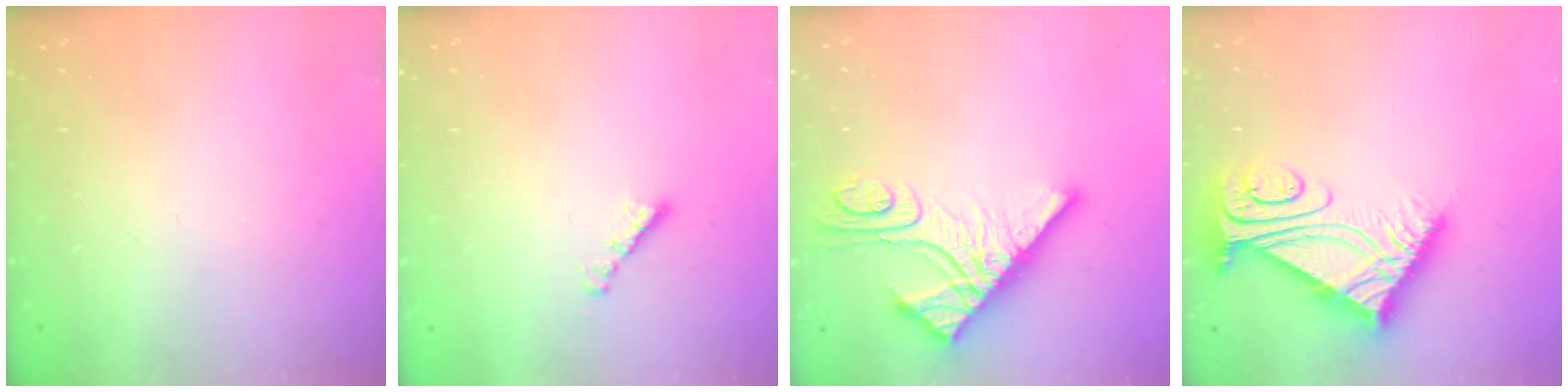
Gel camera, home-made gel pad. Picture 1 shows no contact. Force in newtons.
{"total": 2.3, "press": 2.3, "slide": 0.2}
{"total": 13.9, "press": 13.8, "slide": 1.1}
{"total": 8.2, "press": 8.1, "slide": 0.7}